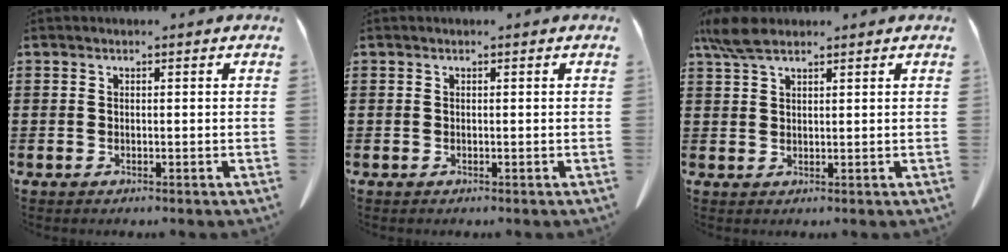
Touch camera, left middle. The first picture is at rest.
{"total": 0.0}
{"total": 4.7, "force": [3.3, 1.5, 3.0], "torque": [-0.075, 0.001, 0.060]}